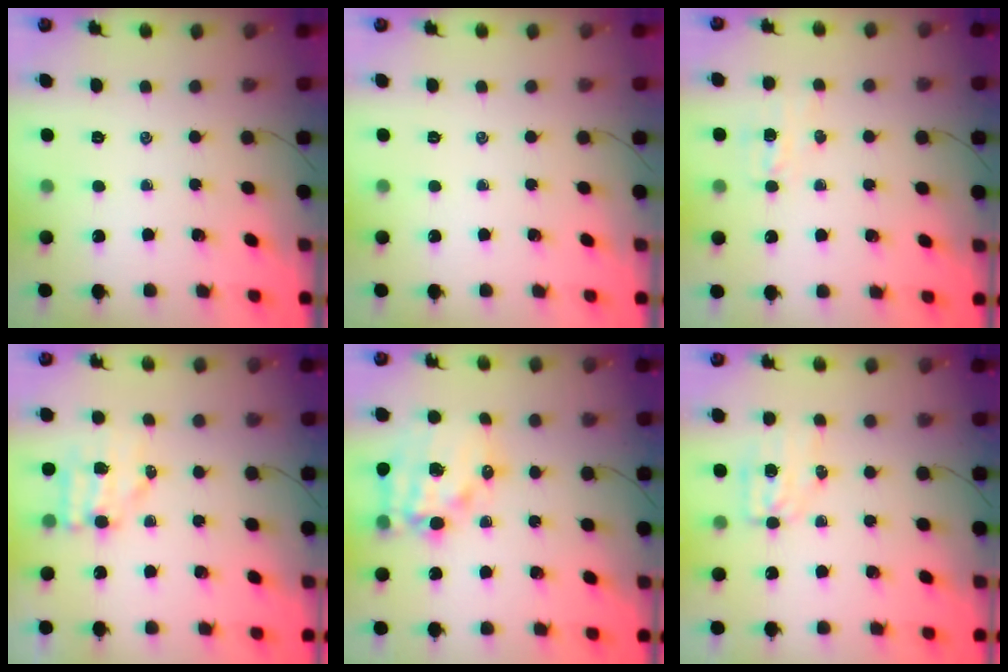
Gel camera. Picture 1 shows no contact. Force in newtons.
{"total": 0.0}
{"total": 3.5, "press": 3.4, "slide": 1.0}
{"total": 6.0, "press": 5.9, "slide": 0.8}
{"total": 14.5, "press": 14.1, "slide": 3.4}
{"total": 4.7, "press": 4.7, "slide": 0.6}